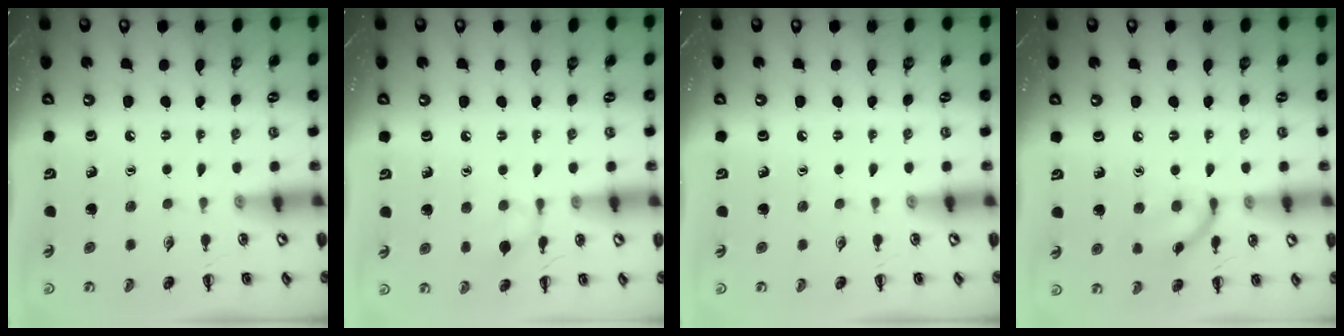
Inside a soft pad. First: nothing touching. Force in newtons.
{"total": 6.9, "press": 6.6, "slide": 2.0}
{"total": 0.0}
{"total": 9.9, "press": 9.9, "slide": 0.5}